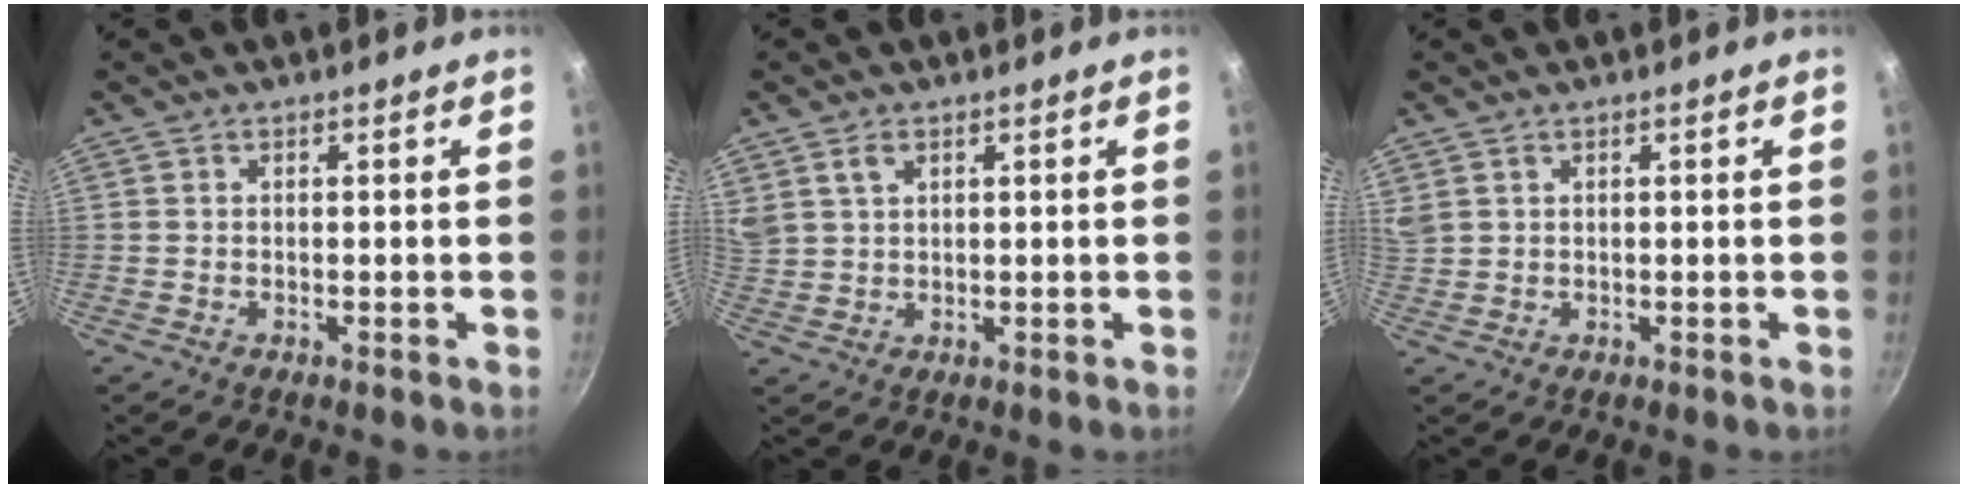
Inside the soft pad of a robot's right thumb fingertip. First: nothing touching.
{"total": 5.1, "force": [2.7, 3.2, 2.8], "torque": [-0.047, 0.000, 0.059]}
{"total": 2.9, "force": [1.9, 1.7, 1.3], "torque": [-0.023, 0.005, 0.043]}